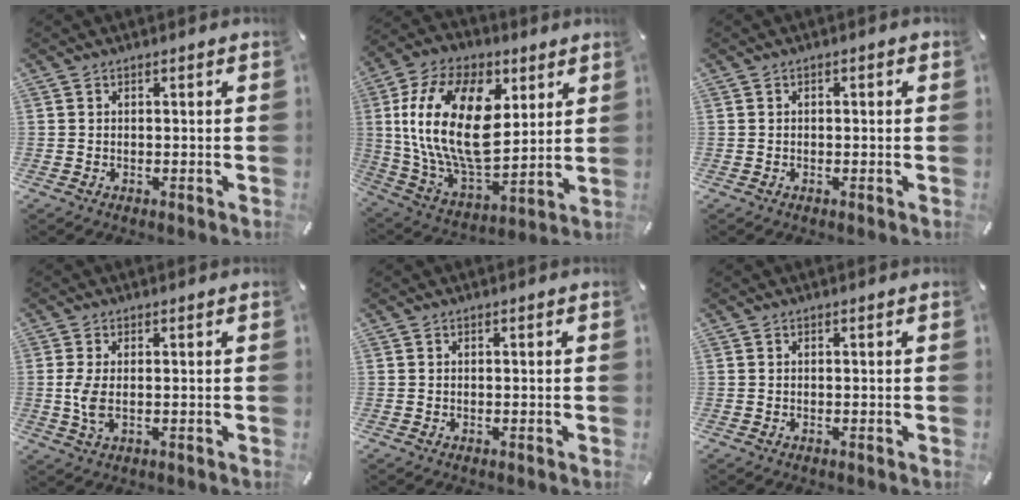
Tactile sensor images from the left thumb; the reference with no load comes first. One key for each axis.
{"total": 24.1, "fx": 5.2, "fy": 15.0, "fz": 18.1, "tx": -0.376, "ty": -0.013, "tz": 0.092}
{"total": 0.8, "fx": -0.2, "fy": 0.5, "fz": 0.6, "tx": -0.009, "ty": 0.002, "tz": -0.004}
{"total": 4.8, "fx": 0.0, "fy": 2.0, "fz": 4.4, "tx": -0.093, "ty": -0.006, "tz": -0.005}
{"total": 0.0}
{"total": 0.0}